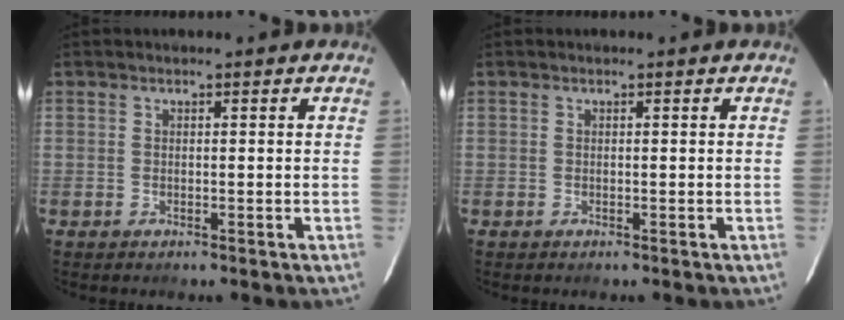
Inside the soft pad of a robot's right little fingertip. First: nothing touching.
{"total": 0.0}